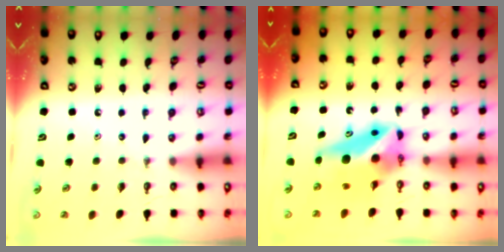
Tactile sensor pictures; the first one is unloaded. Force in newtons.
{"total": 10.2, "press": 10.2, "slide": 0.8}